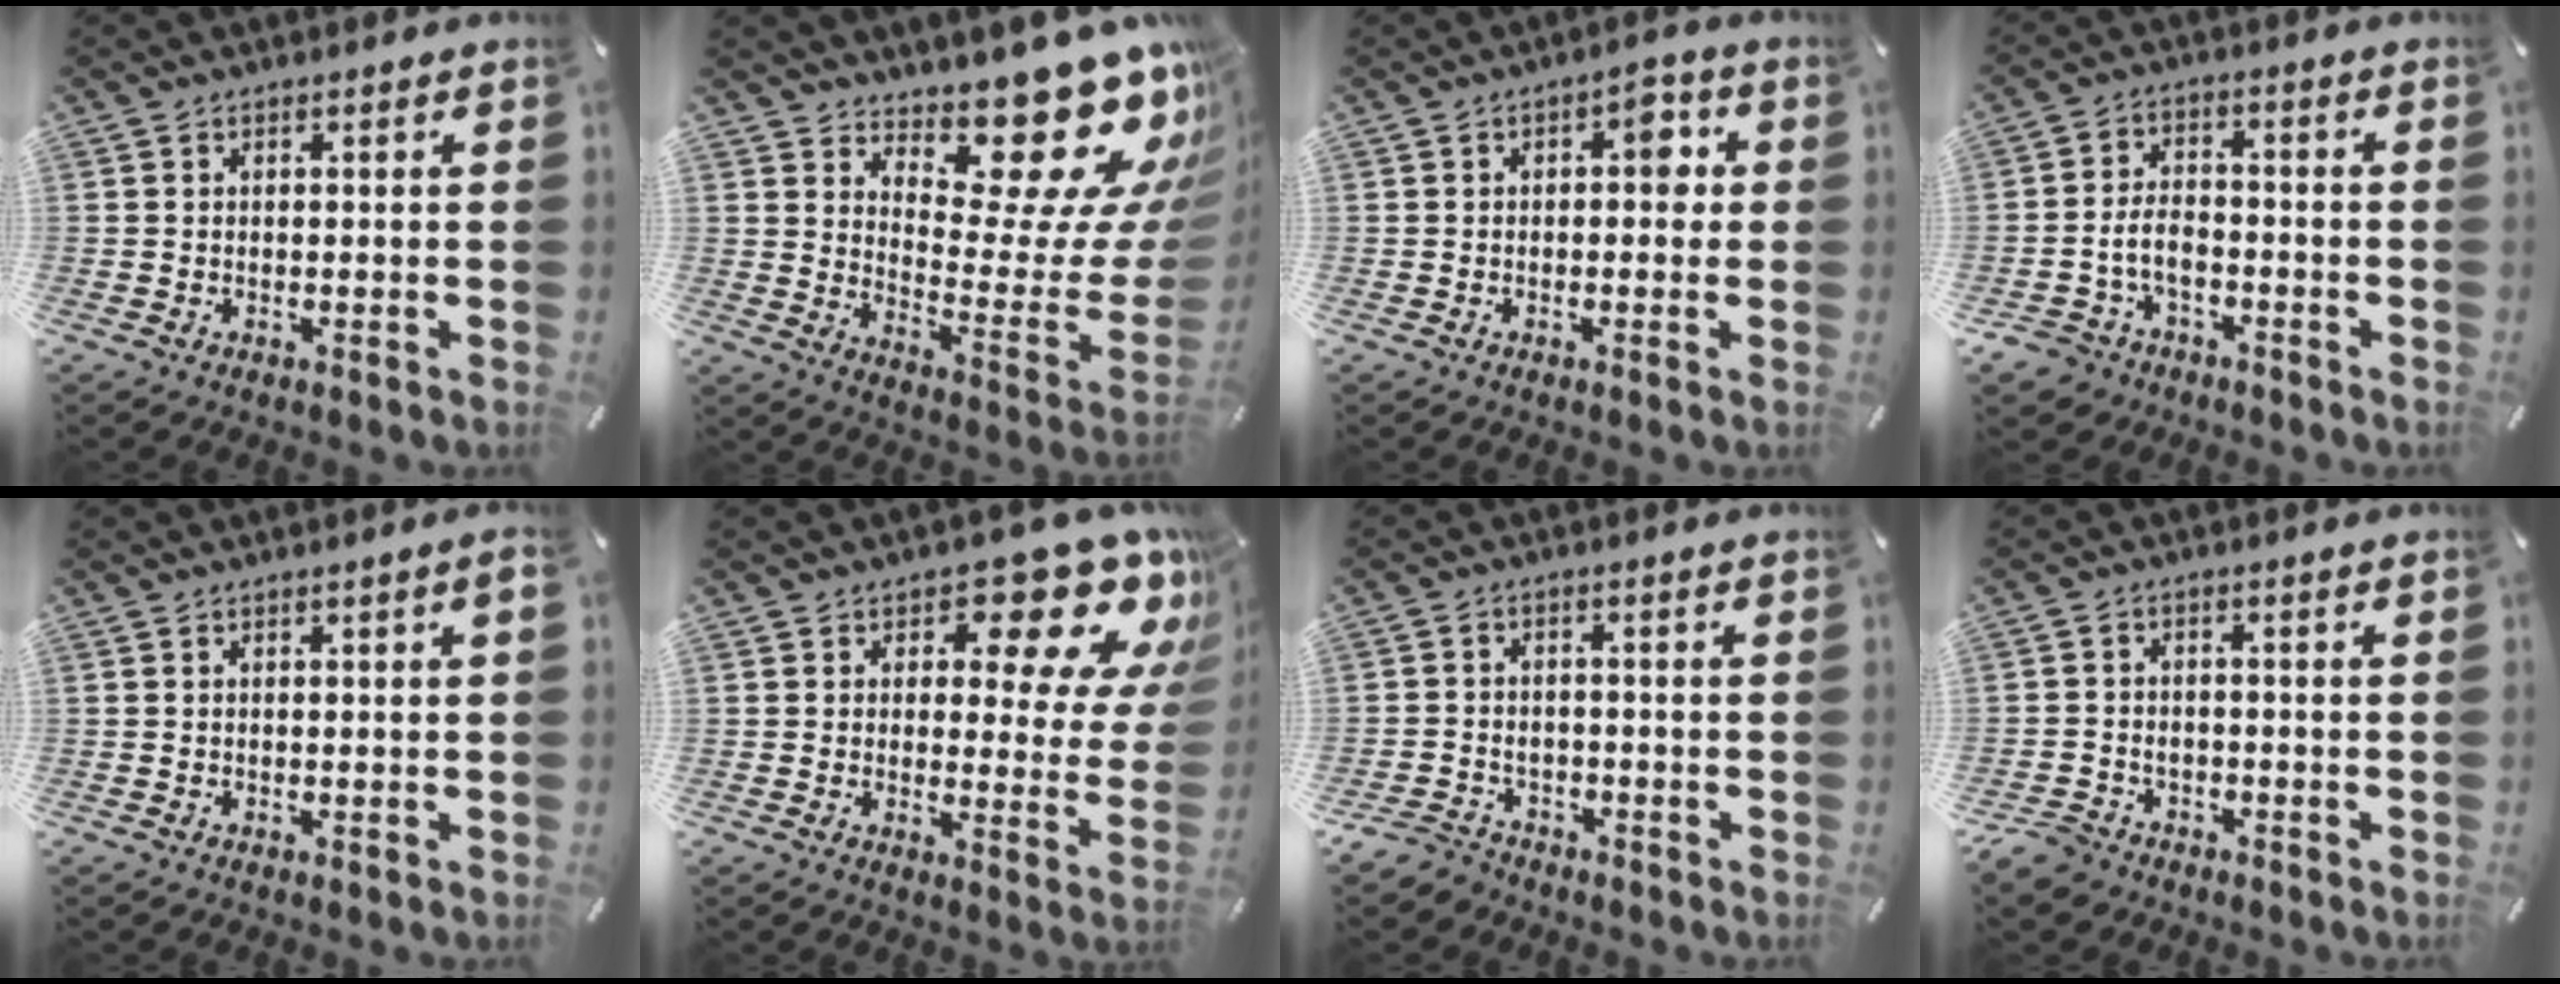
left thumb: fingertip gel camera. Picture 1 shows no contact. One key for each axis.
{"total": 22.8, "fx": 15.9, "fy": 9.1, "fz": 13.6, "tx": -0.148, "ty": -0.130, "tz": 0.253}
{"total": 4.5, "fx": 0.2, "fy": 2.6, "fz": 3.7, "tx": -0.035, "ty": 0.000, "tz": -0.010}
{"total": 6.7, "fx": -2.6, "fy": 5.0, "fz": 3.6, "tx": -0.089, "ty": 0.010, "tz": -0.052}
{"total": 1.2, "fx": 0.3, "fy": 0.1, "fz": 1.1, "tx": -0.020, "ty": 0.000, "tz": 0.004}
{"total": 16.7, "fx": 9.8, "fy": 7.7, "fz": 11.1, "tx": -0.134, "ty": -0.072, "tz": 0.159}
{"total": 4.7, "fx": -3.7, "fy": 2.7, "fz": 1.2, "tx": -0.036, "ty": 0.014, "tz": -0.075}
{"total": 4.6, "fx": -3.2, "fy": 3.0, "fz": 1.4, "tx": -0.046, "ty": 0.012, "tz": -0.067}